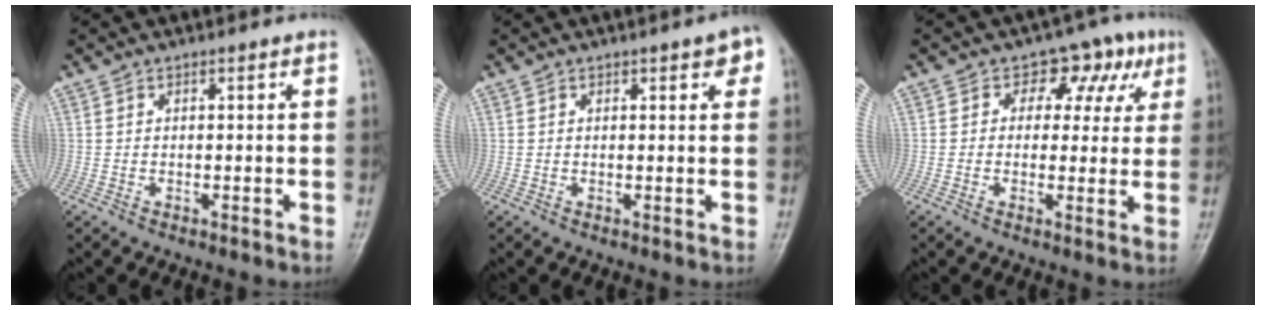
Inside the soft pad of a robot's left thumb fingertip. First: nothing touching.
{"total": 3.6, "force": [1.7, 1.4, 2.9], "torque": [-0.023, -0.001, 0.013]}
{"total": 8.2, "force": [3.1, 6.1, 4.7], "torque": [-0.002, 0.001, 0.031]}